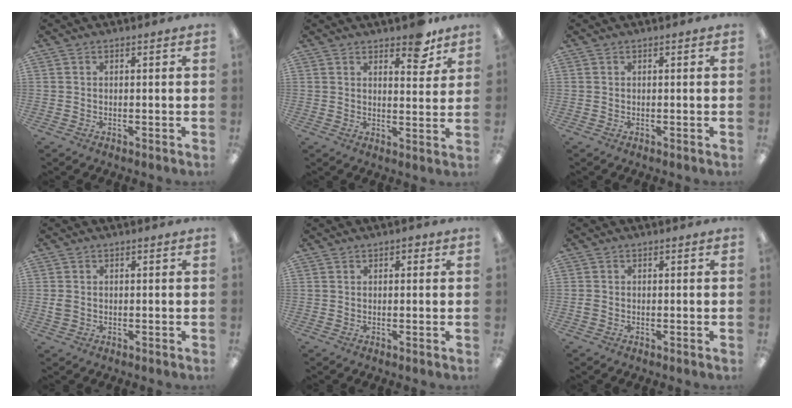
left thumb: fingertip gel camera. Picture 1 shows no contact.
{"total": 6.8, "force": [5.3, 2.8, 3.3], "torque": [-0.022, -0.035, 0.086]}
{"total": 0.0}
{"total": 1.8, "force": [-0.1, 1.6, 0.8], "torque": [-0.015, 0.005, -0.002]}
{"total": 1.4, "force": [0.8, 0.9, 0.8], "torque": [-0.009, 0.001, 0.011]}
{"total": 0.9, "force": [-0.3, 0.8, 0.4], "torque": [-0.007, 0.004, -0.007]}